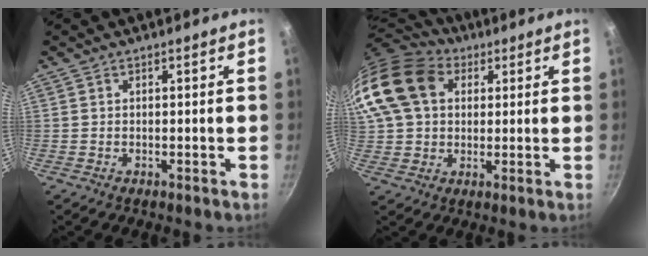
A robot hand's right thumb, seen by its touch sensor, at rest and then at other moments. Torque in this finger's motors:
{"motor_torque": [1.99, 3.02, 1.88, 0.08, 0.36]}